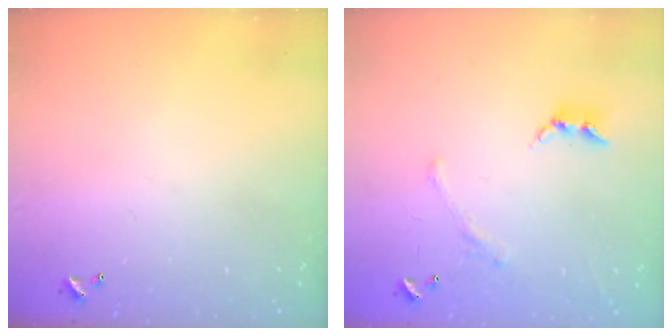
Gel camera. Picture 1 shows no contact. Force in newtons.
{"total": 2.3, "press": 2.0, "slide": 1.0}